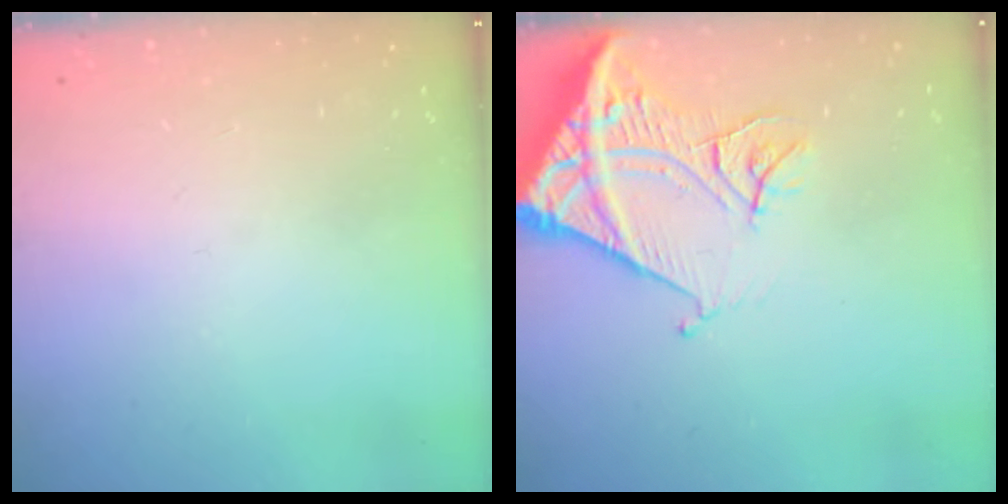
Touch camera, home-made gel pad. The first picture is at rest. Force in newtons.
{"total": 14.2, "press": 14.1, "slide": 1.5}